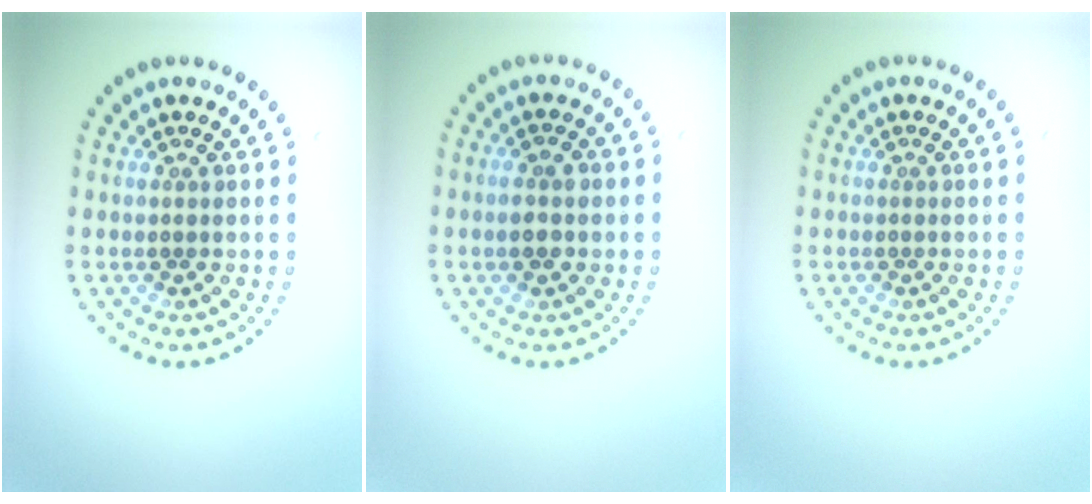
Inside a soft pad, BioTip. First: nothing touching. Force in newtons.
{"total": 1.5, "press": 1.4, "slide": 0.3}
{"total": 0.0}